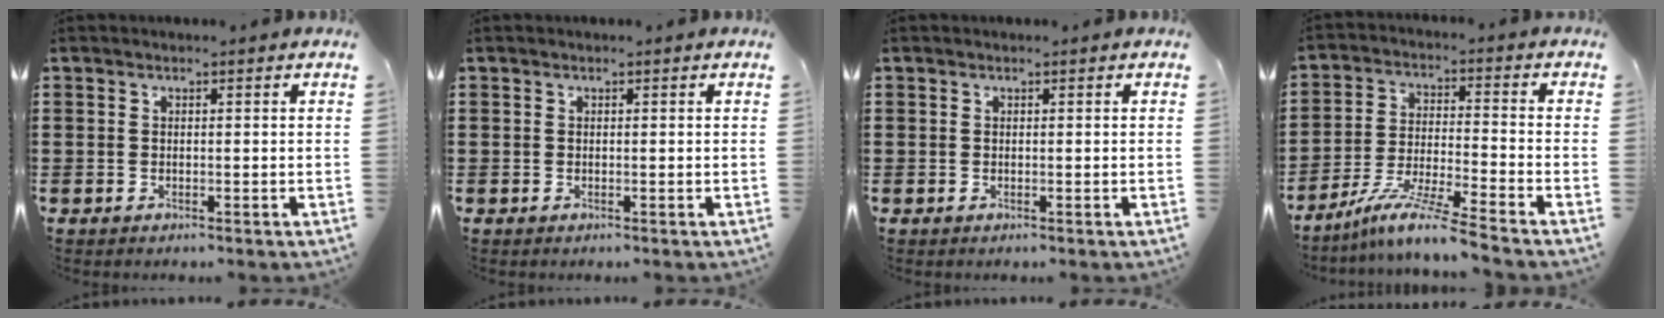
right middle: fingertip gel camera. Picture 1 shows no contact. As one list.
[{"total": 0.0}, {"total": 0.0}, {"total": 8.4, "force": [-7.0, -0.4, 4.5], "torque": [-0.096, -0.012, -0.140]}]